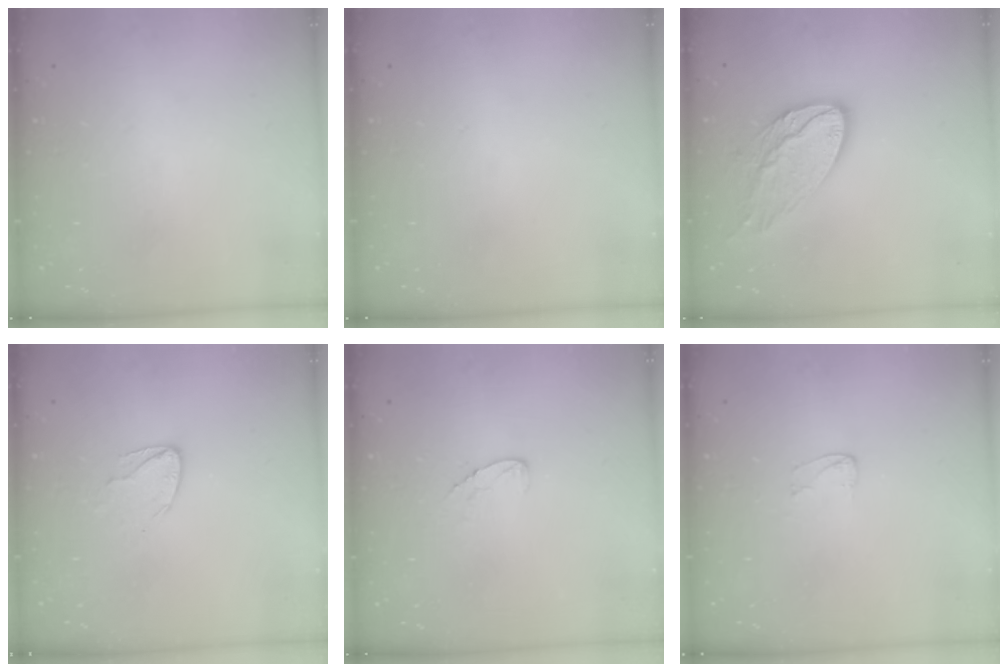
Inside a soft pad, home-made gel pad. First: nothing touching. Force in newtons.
{"total": 0.0}
{"total": 12.9, "press": 12.9, "slide": 1.0}
{"total": 6.8, "press": 6.8, "slide": 0.6}
{"total": 6.3, "press": 6.3, "slide": 0.5}
{"total": 2.9, "press": 2.9, "slide": 0.2}